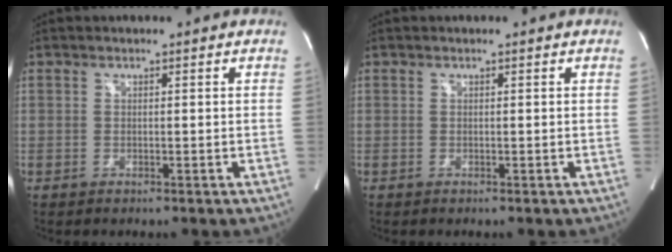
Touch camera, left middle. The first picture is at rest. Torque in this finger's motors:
{"motor_torque": [0.00, 0.00, 0.00, 0.00]}